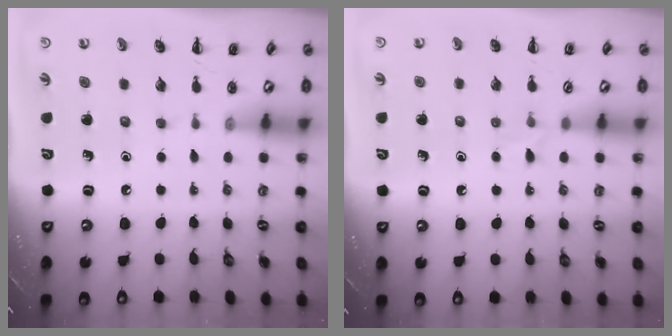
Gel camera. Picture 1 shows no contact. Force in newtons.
{"total": 4.7, "press": 4.5, "slide": 1.4}